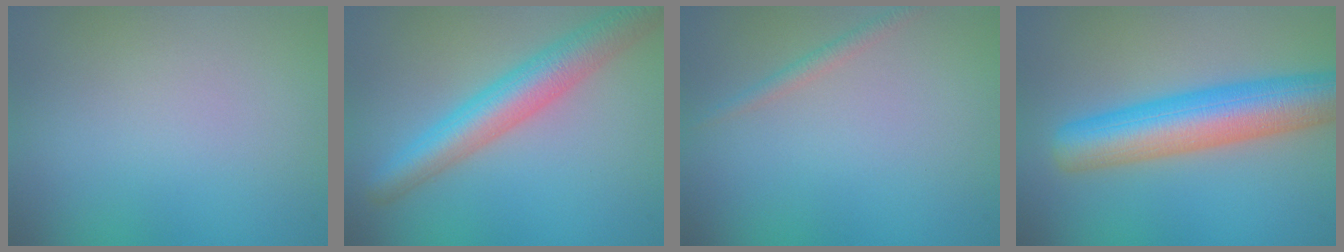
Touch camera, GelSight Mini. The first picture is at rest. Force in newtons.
{"total": 5.6, "press": 5.6, "slide": 0.3}
{"total": 1.1, "press": 1.1, "slide": 0.0}
{"total": 8.4, "press": 8.4, "slide": 0.3}